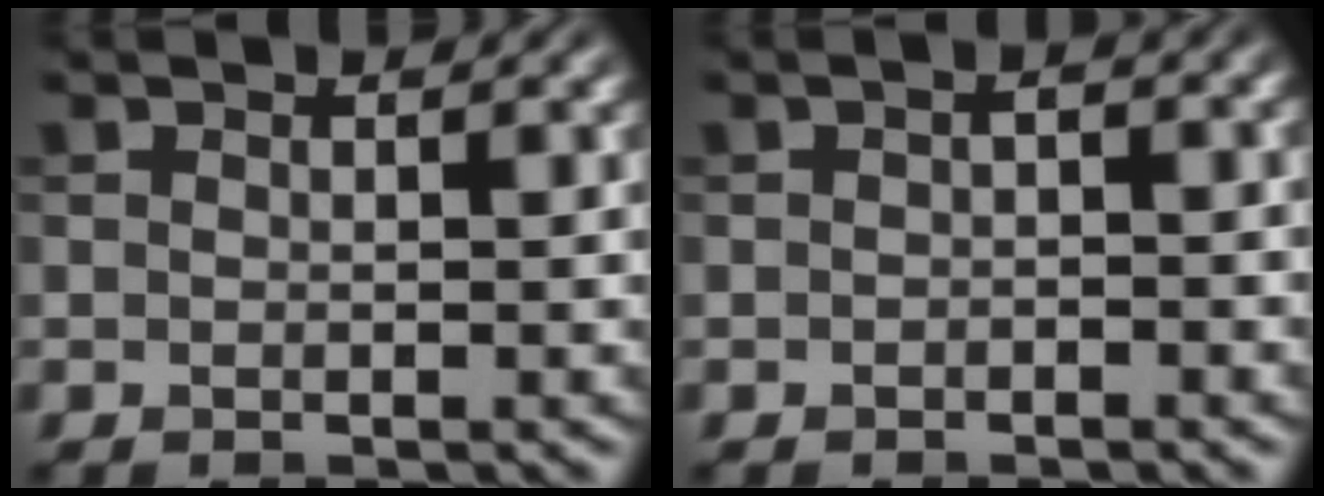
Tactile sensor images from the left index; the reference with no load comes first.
{"total": 1.0, "force": [-0.5, 0.5, 0.8], "torque": [-0.015, 0.004, -0.009]}